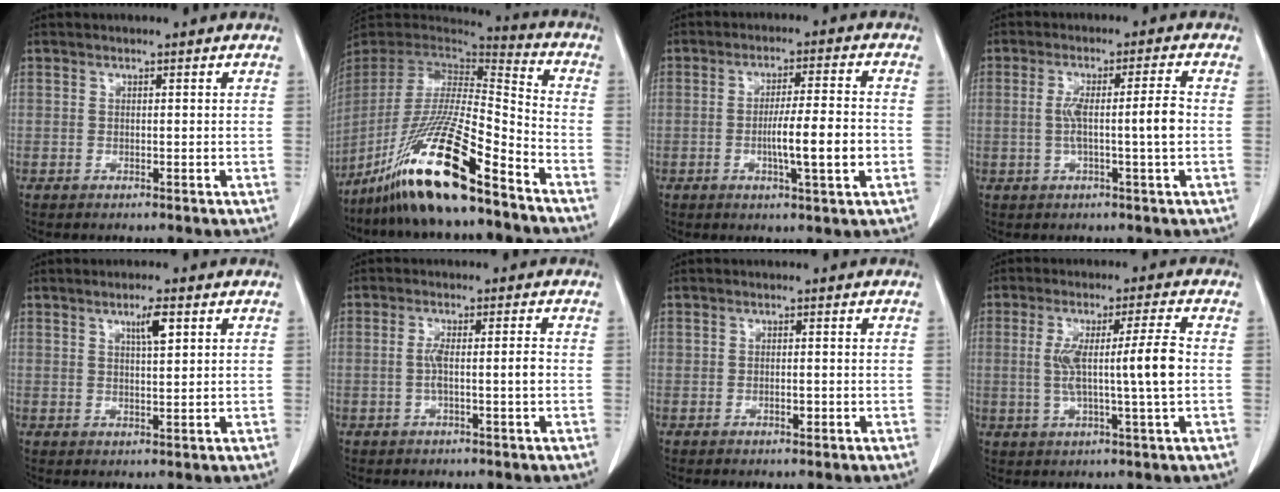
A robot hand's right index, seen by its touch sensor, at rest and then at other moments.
{"total": 21.0, "force": [-14.4, 1.3, 15.3], "torque": [-0.318, -0.045, -0.271]}
{"total": 8.2, "force": [-1.8, 0.3, 8.0], "torque": [-0.128, 0.001, -0.028]}
{"total": 6.2, "force": [-0.5, -0.4, 6.1], "torque": [-0.112, 0.010, -0.003]}
{"total": 3.5, "force": [1.7, 0.4, 3.0], "torque": [-0.053, -0.002, 0.027]}
{"total": 3.7, "force": [-0.5, 0.1, 3.7], "torque": [-0.069, 0.007, -0.005]}
{"total": 0.9, "force": [-0.2, 0.4, 0.8], "torque": [-0.012, 0.000, 0.001]}
{"total": 9.1, "force": [0.1, -0.6, 9.1], "torque": [-0.161, 0.006, 0.007]}